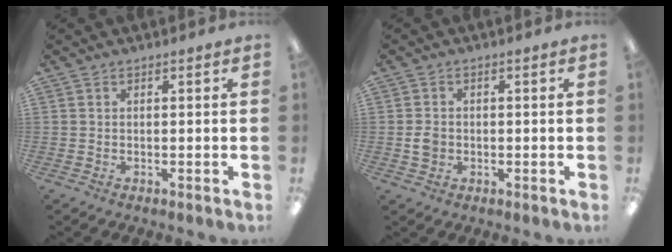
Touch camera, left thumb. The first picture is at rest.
{"total": 2.8, "force": [-0.2, 2.4, 1.5], "torque": [-0.020, 0.002, -0.007]}